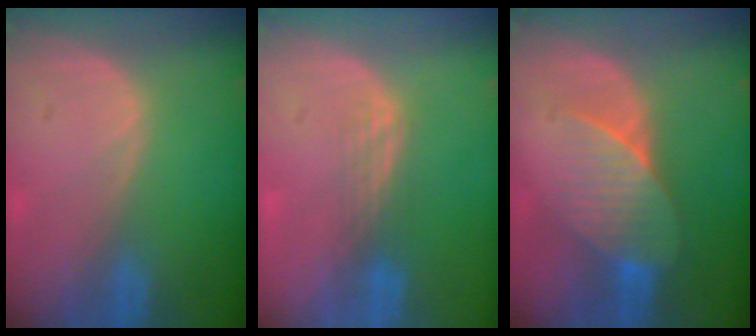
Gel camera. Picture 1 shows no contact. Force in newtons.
{"total": 3.0, "press": 2.5, "slide": 1.6}
{"total": 7.2, "press": 6.6, "slide": 2.9}